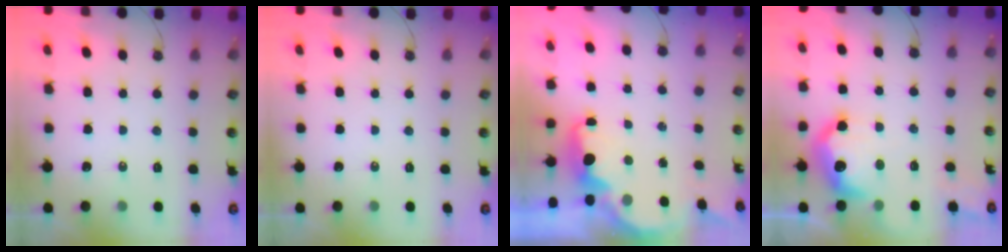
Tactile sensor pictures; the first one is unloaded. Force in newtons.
{"total": 0.0}
{"total": 2.1, "press": 2.1, "slide": 0.4}
{"total": 12.9, "press": 12.9, "slide": 0.7}